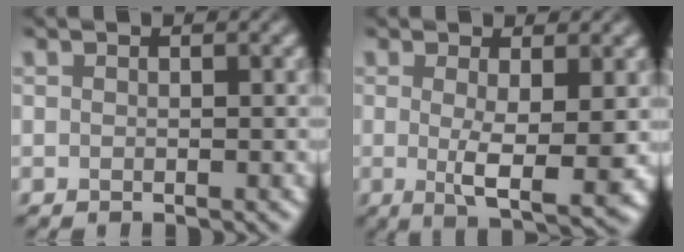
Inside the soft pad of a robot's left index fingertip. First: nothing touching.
{"total": 4.8, "force": [-0.1, 0.9, 4.7], "torque": [-0.080, -0.014, 0.003]}